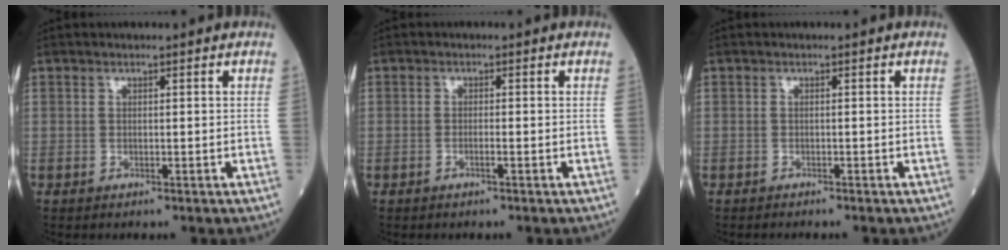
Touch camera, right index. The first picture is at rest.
{"total": 0.9, "force": [-0.5, 0.0, 0.8], "torque": [-0.015, 0.001, -0.009]}
{"total": 1.6, "force": [-1.5, 0.1, 0.6], "torque": [-0.011, -0.002, -0.018]}